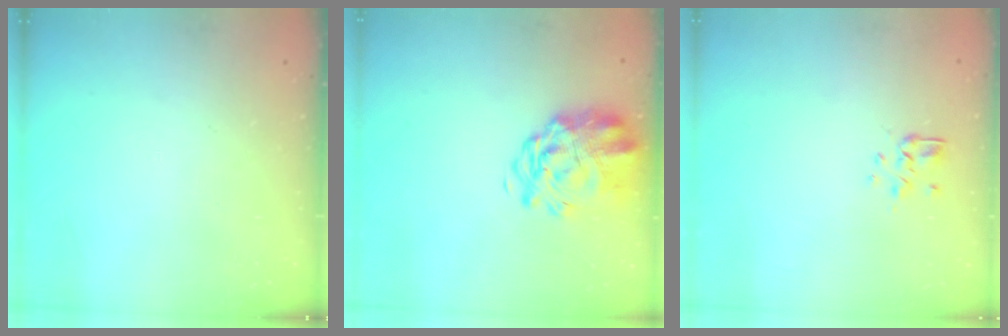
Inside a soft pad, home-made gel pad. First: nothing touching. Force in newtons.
{"total": 5.4, "press": 4.6, "slide": 2.7}
{"total": 2.9, "press": 2.6, "slide": 1.4}